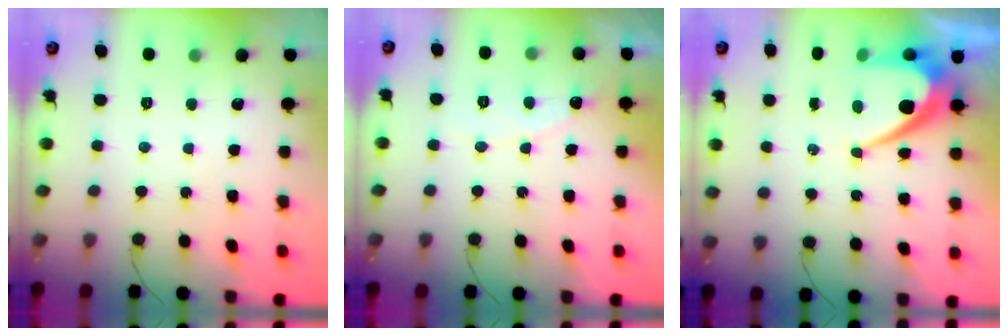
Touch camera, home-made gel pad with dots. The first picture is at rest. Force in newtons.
{"total": 5.1, "press": 5.1, "slide": 0.5}
{"total": 9.4, "press": 9.4, "slide": 0.5}